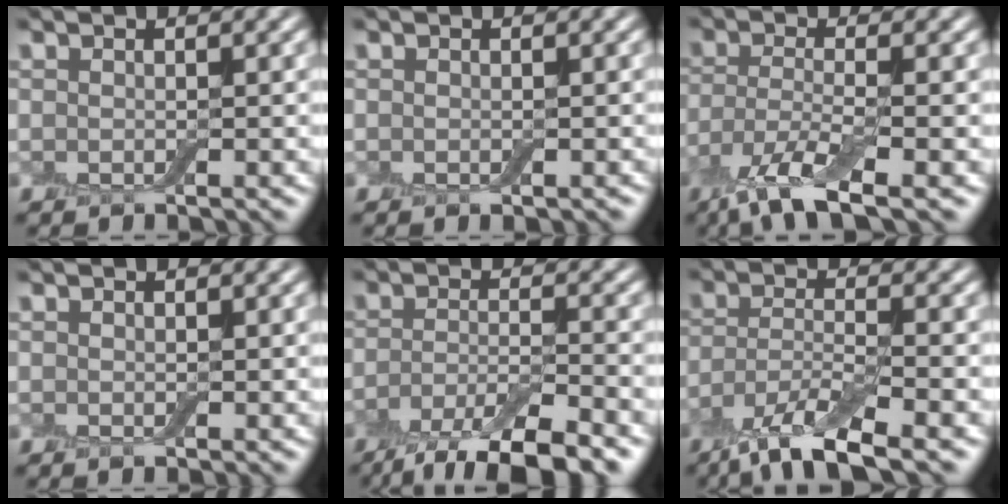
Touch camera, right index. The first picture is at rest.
{"total": 0.6, "force": [-0.2, 0.1, 0.5], "torque": [-0.008, -0.002, -0.002]}
{"total": 5.7, "force": [-3.6, 1.2, 4.2], "torque": [-0.089, -0.013, -0.077]}
{"total": 0.5, "force": [0.2, 0.3, 0.4], "torque": [-0.003, -0.001, 0.004]}
{"total": 7.1, "force": [-4.7, 1.8, 5.1], "torque": [-0.077, -0.005, -0.087]}
{"total": 6.4, "force": [-4.4, 1.5, 4.3], "torque": [-0.083, -0.010, -0.089]}